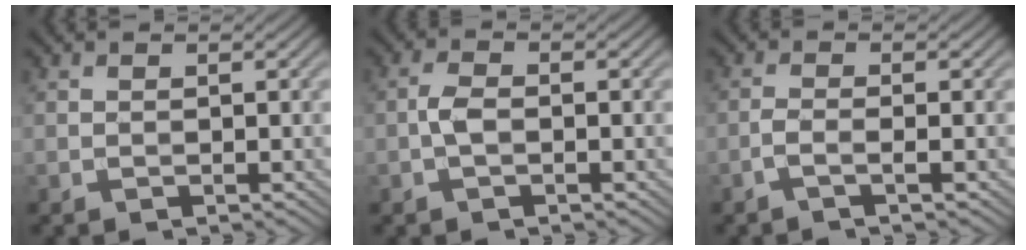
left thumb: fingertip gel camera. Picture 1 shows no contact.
{"total": 2.2, "force": [-0.6, 1.0, 1.9], "torque": [-0.042, 0.005, -0.018]}
{"total": 1.7, "force": [-0.9, 0.2, 1.5], "torque": [-0.029, 0.007, -0.027]}